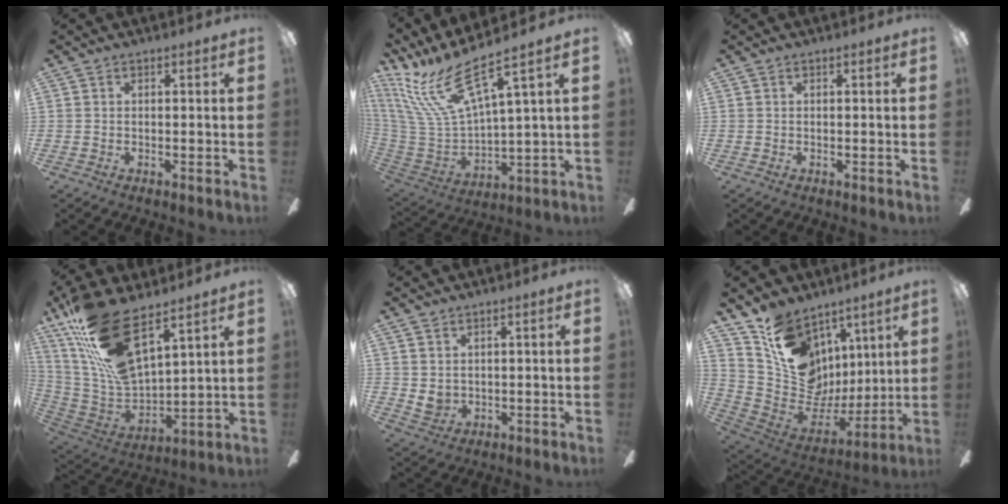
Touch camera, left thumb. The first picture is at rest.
{"total": 19.6, "force": [11.1, 6.1, 15.0], "torque": [-0.320, -0.065, 0.192]}
{"total": 0.0}
{"total": 21.2, "force": [13.4, 8.0, 14.4], "torque": [-0.317, -0.083, 0.236]}
{"total": 3.1, "force": [1.5, 2.6, 1.0], "torque": [-0.015, -0.006, 0.029]}
{"total": 16.9, "force": [7.5, 13.0, 7.9], "torque": [-0.137, -0.038, 0.157]}